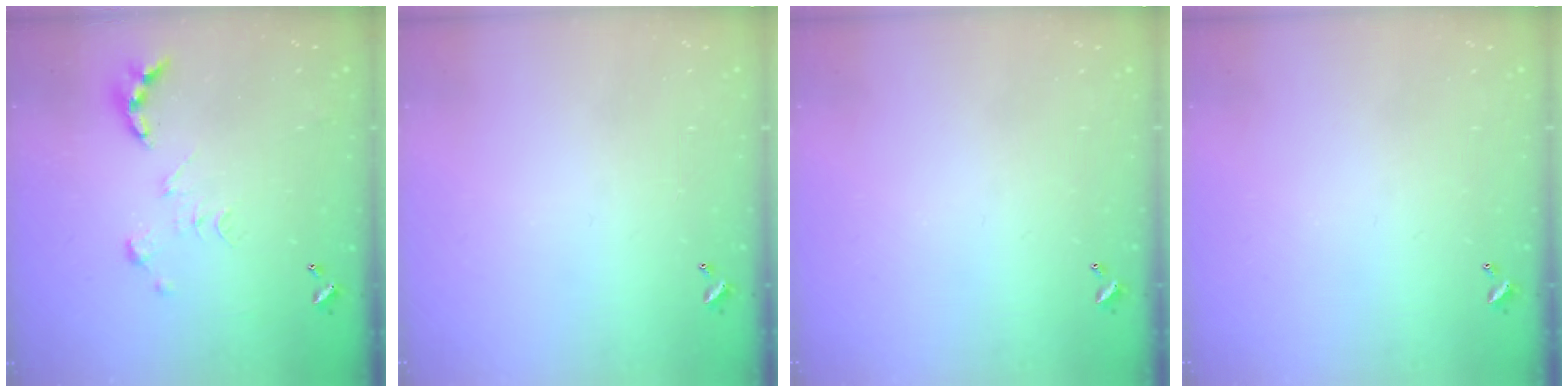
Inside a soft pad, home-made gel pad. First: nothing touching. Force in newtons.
{"total": 0.0}
{"total": 0.0}
{"total": 0.0}